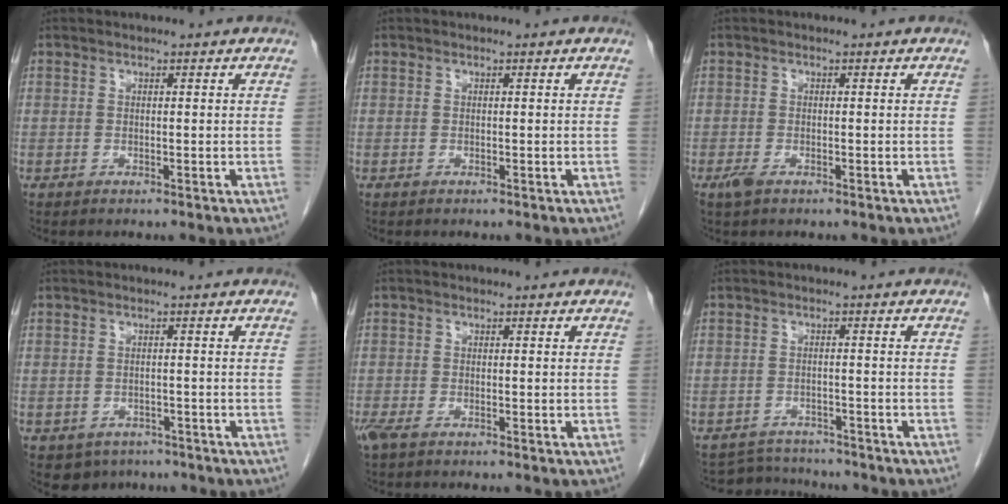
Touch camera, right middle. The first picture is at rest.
{"total": 0.0}
{"total": 1.5, "force": [-0.9, 0.6, 1.1], "torque": [-0.028, -0.003, -0.016]}
{"total": 4.0, "force": [-2.7, 2.9, 0.6], "torque": [-0.006, 0.005, -0.034]}
{"total": 2.6, "force": [-1.8, 0.8, 1.6], "torque": [-0.038, -0.009, -0.033]}
{"total": 4.3, "force": [-4.1, 0.8, -0.8], "torque": [0.013, 0.005, -0.065]}